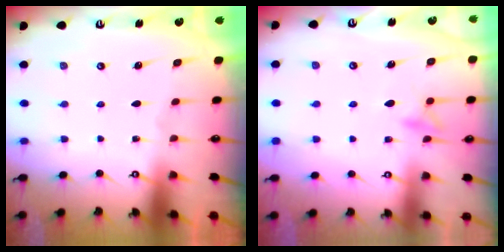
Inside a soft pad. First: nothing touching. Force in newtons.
{"total": 9.9, "press": 9.9, "slide": 0.9}